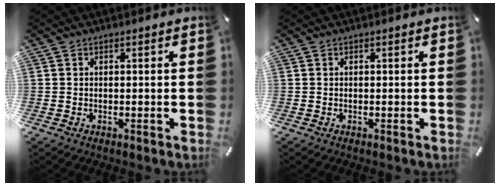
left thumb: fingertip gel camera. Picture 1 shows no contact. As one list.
[{"total": 0.0}]